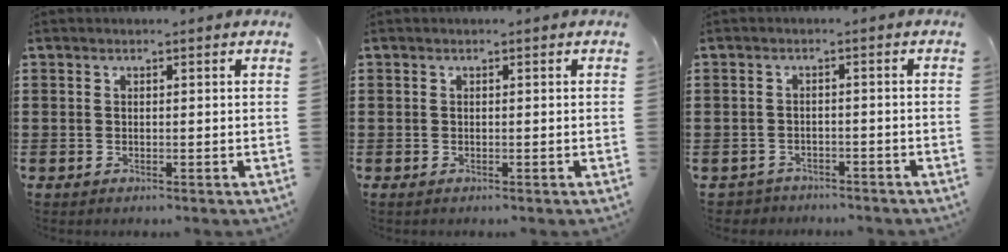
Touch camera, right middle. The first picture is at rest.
{"total": 0.0}
{"total": 2.1, "force": [-2.0, 0.4, -0.4], "torque": [-0.002, -0.001, -0.046]}